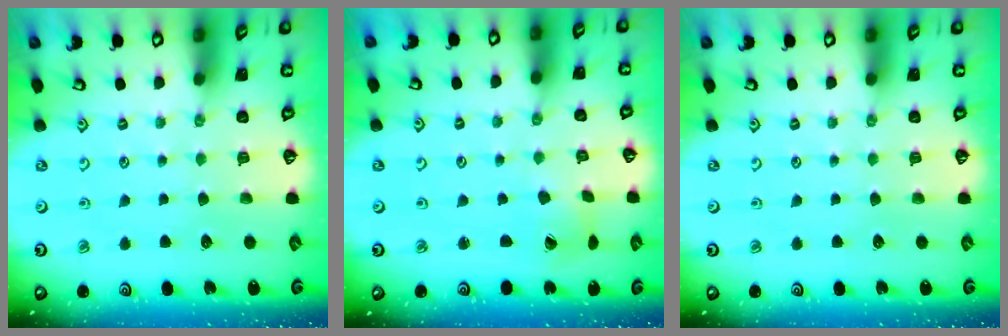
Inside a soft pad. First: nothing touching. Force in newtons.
{"total": 2.3, "press": 2.3, "slide": 0.3}
{"total": 0.0}